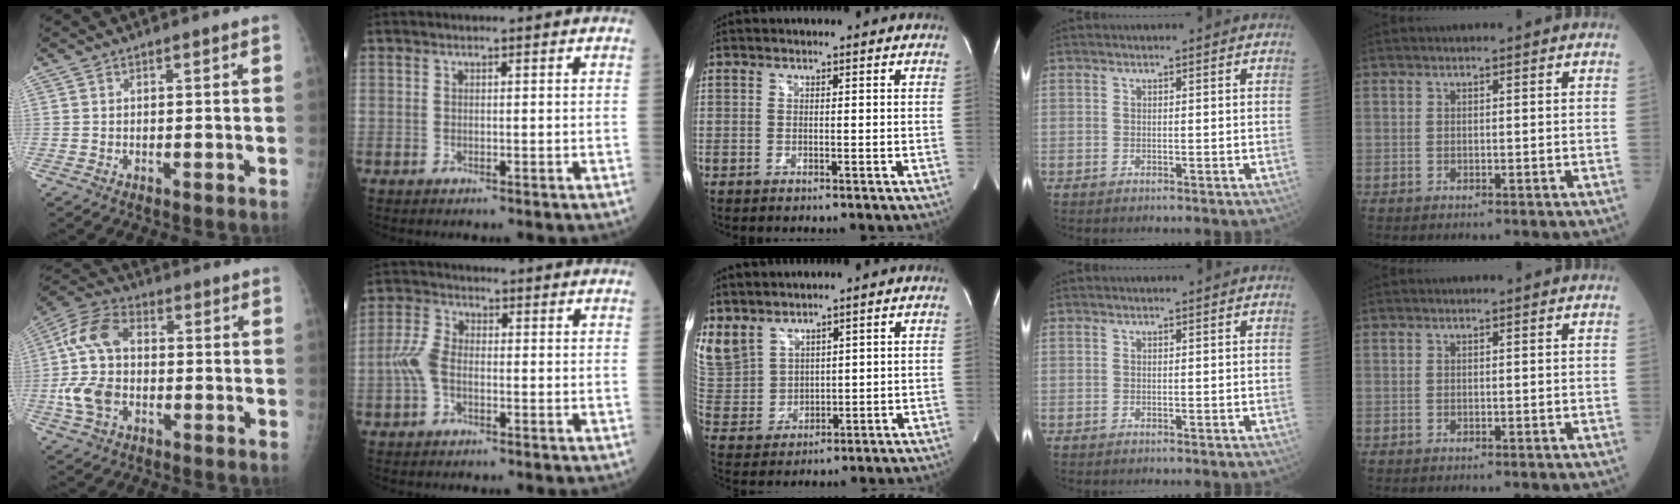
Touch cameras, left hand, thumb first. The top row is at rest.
{"thumb": {"total": 12.6, "force": [-1.7, 8.3, 9.3], "torque": [-0.191, 0.026, -0.042]}, "index": {"total": 4.8, "force": [-1.2, 2.7, 3.7], "torque": [-0.097, 0.010, -0.030]}, "middle": {"total": 10.5, "force": [8.1, 5.8, 3.3], "torque": [-0.101, 0.007, 0.188]}}